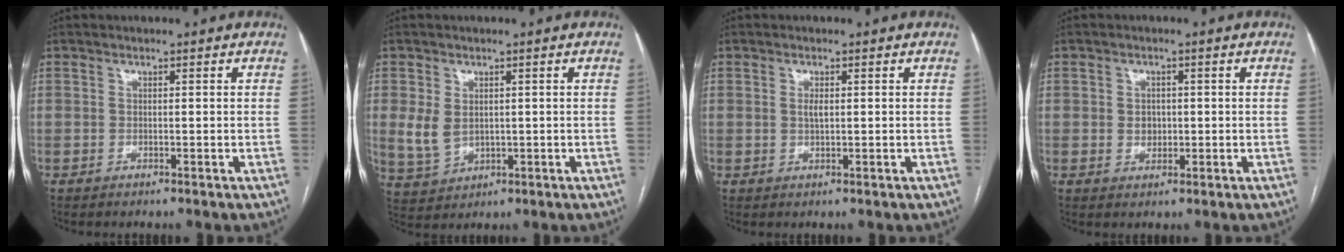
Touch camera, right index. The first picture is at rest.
{"total": 4.9, "force": [0.5, 3.6, 3.3], "torque": [-0.076, 0.001, 0.025]}
{"total": 1.5, "force": [0.2, 0.5, 1.3], "torque": [-0.028, 0.000, 0.005]}
{"total": 2.5, "force": [0.0, 2.0, 1.4], "torque": [-0.019, 0.002, 0.004]}